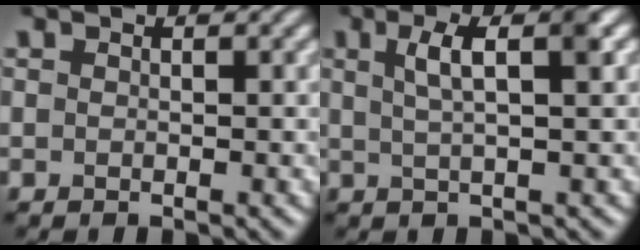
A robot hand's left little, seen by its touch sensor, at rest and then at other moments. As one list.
[{"total": 4.1, "force": [1.3, 1.0, 3.7], "torque": [-0.055, 0.010, 0.019]}]